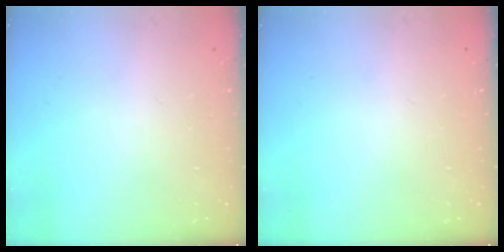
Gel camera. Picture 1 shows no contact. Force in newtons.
{"total": 0.0}